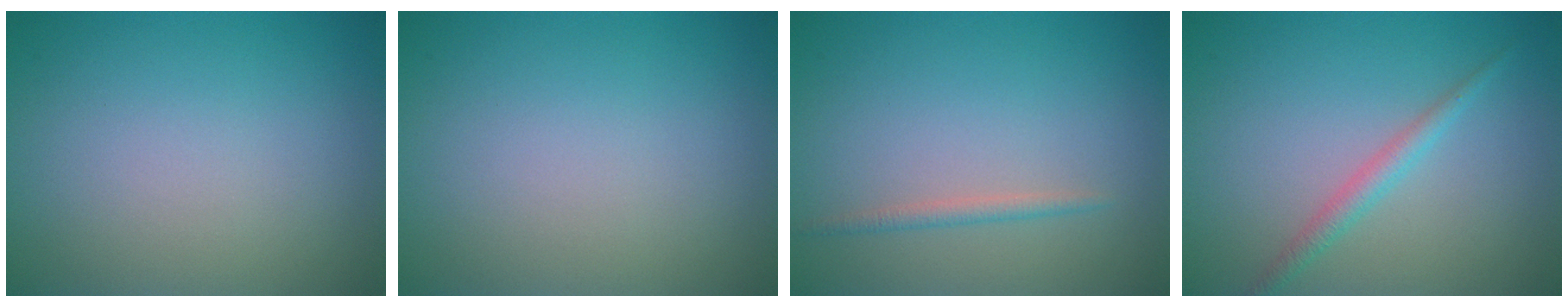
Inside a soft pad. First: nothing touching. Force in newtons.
{"total": 0.0}
{"total": 1.1, "press": 1.1, "slide": 0.1}
{"total": 1.8, "press": 1.8, "slide": 0.0}